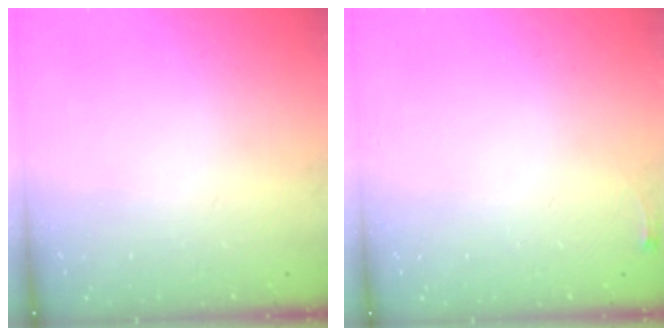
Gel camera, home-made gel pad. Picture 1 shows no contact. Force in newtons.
{"total": 2.6, "press": 2.6, "slide": 0.6}